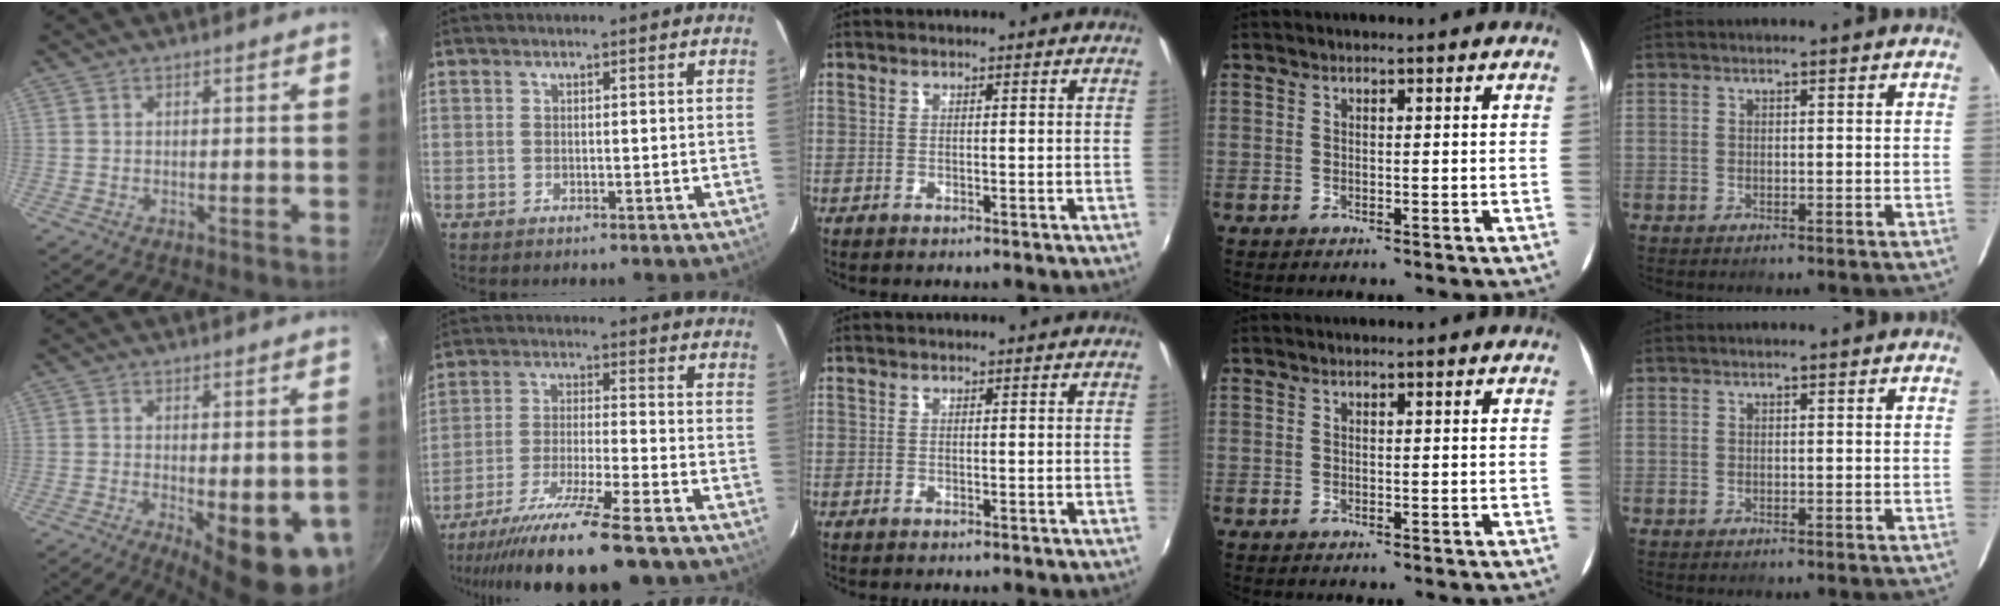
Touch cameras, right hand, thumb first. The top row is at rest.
{"thumb": {"total": 13.4, "force": [-3.4, 4.4, 12.2], "torque": [-0.140, -0.014, -0.033]}, "index": {"total": 16.9, "force": [-14.3, 0.1, 9.0], "torque": [-0.181, -0.039, -0.241]}}